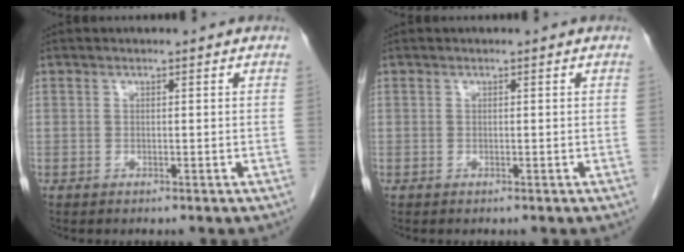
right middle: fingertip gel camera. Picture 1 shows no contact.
{"total": 0.0}